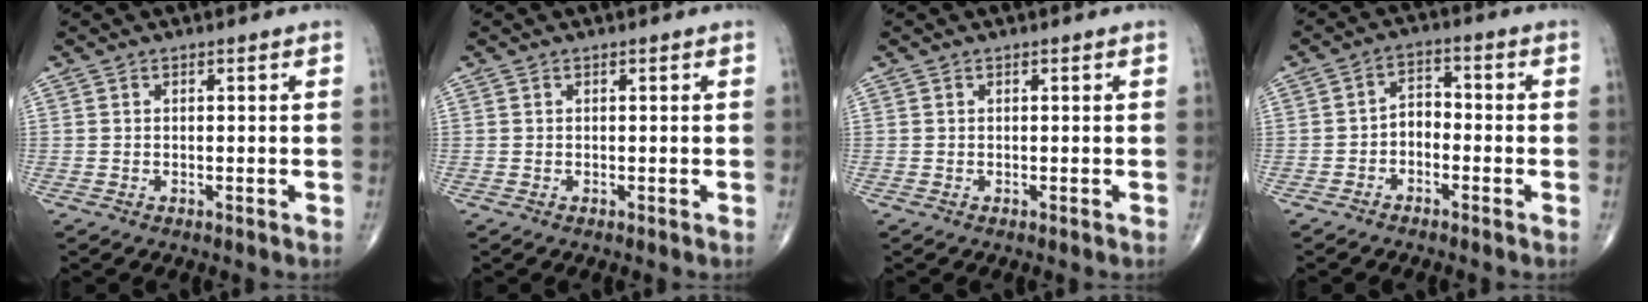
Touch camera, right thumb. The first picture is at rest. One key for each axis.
{"total": 0.0}
{"total": 0.0}
{"total": 4.0, "fx": -1.8, "fy": 2.7, "fz": 2.3, "tx": -0.026, "ty": 0.030, "tz": -0.043}